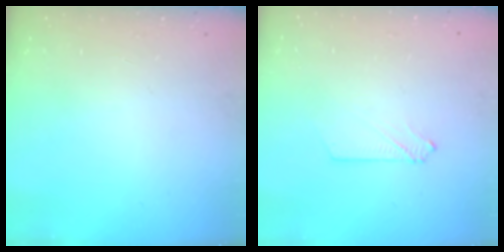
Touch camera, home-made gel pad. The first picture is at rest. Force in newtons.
{"total": 2.6, "press": 2.6, "slide": 0.3}